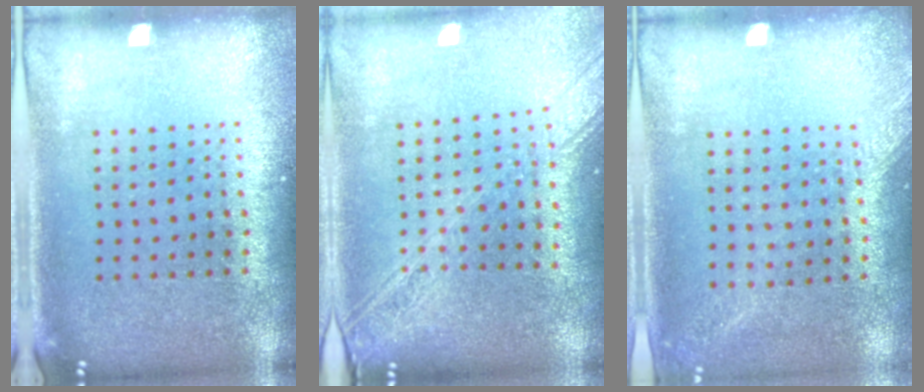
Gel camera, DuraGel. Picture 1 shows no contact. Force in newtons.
{"total": 2.2, "press": 1.9, "slide": 1.2}
{"total": 1.3, "press": 1.1, "slide": 0.6}